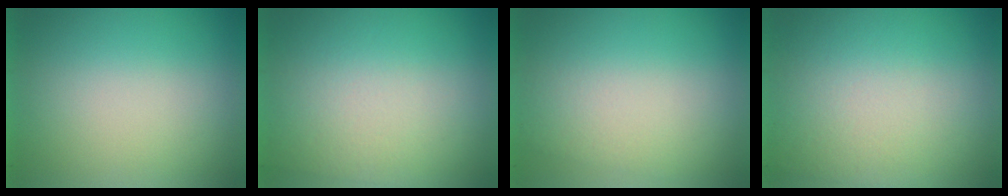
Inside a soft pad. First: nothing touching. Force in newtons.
{"total": 2.9}
{"total": 1.0}
{"total": 3.0}